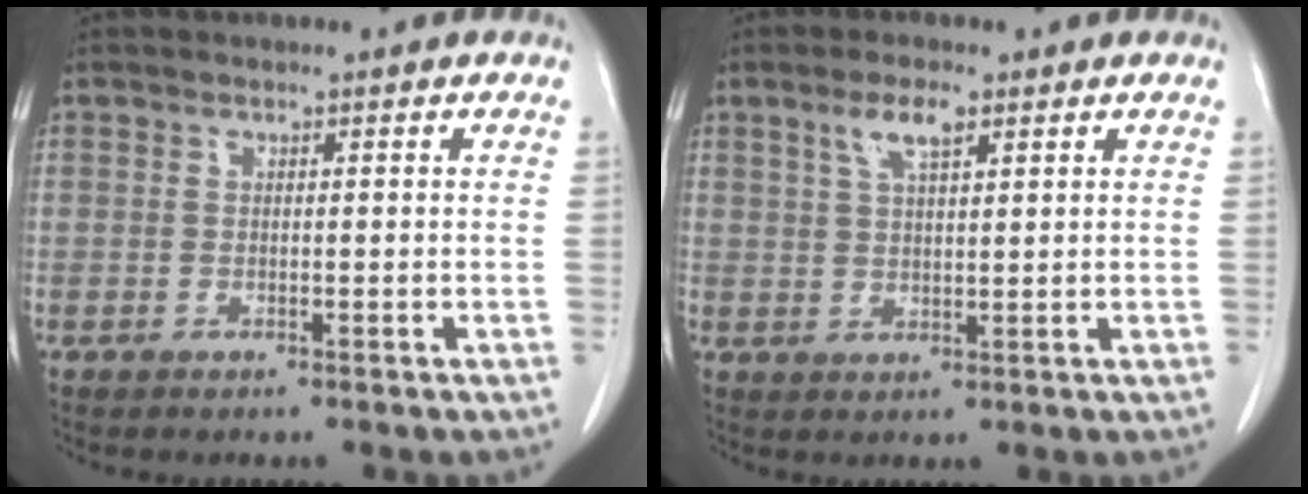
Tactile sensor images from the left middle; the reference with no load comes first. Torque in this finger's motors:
{"motor_torque": [0.31, -0.08, 0.07, 0.02]}